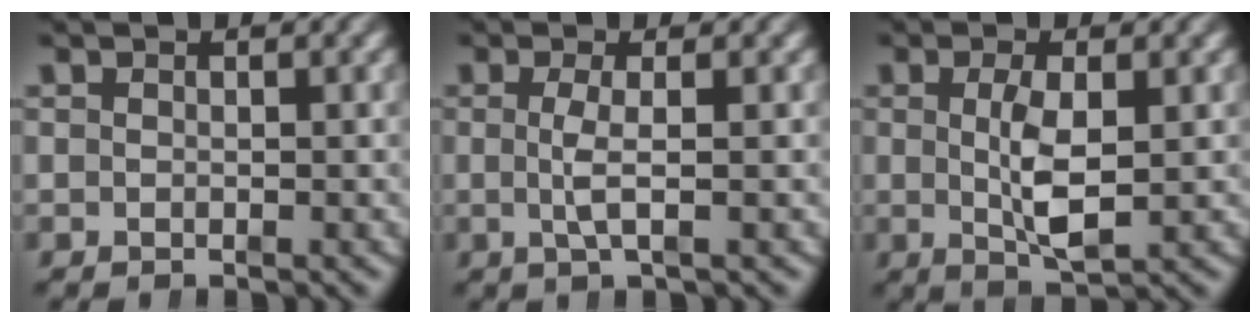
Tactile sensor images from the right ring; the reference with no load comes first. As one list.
[{"total": 2.1, "force": [-0.2, -0.2, 2.1], "torque": [-0.039, 0.000, 0.000]}, {"total": 4.1, "force": [-0.2, 1.0, 4.0], "torque": [-0.066, -0.005, 0.002]}]